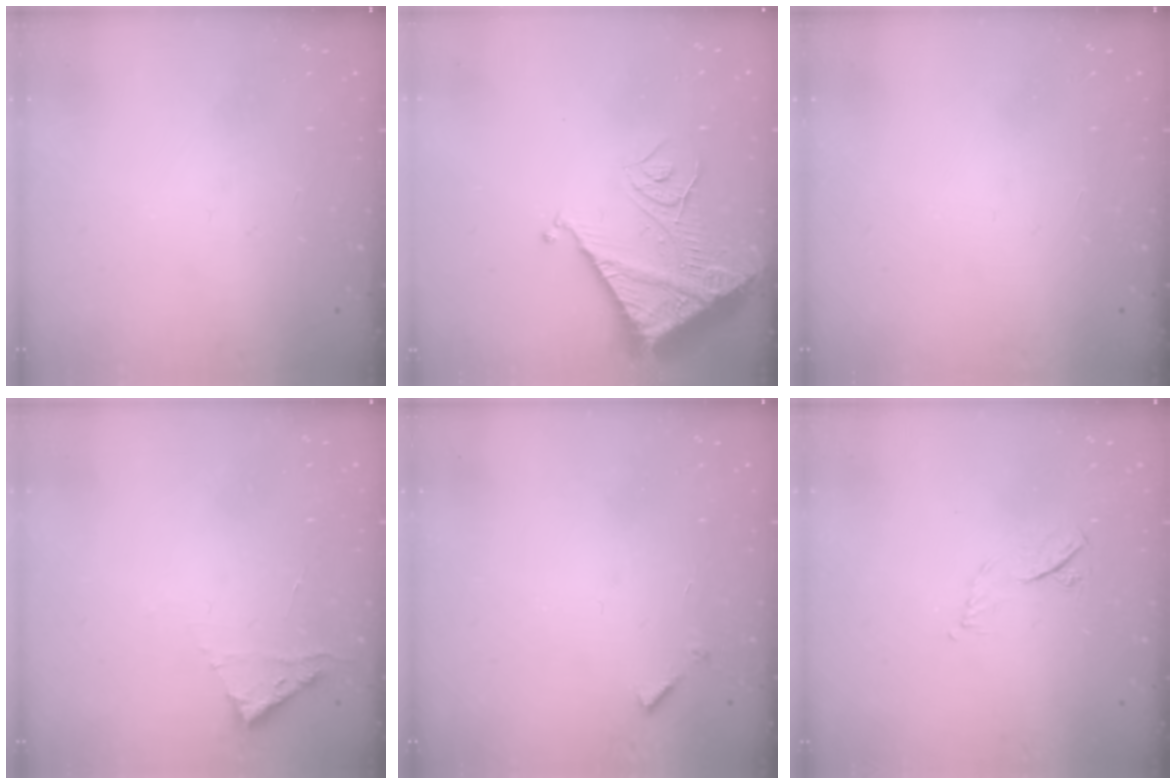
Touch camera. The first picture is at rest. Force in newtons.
{"total": 15.5, "press": 15.4, "slide": 1.6}
{"total": 1.5, "press": 1.5, "slide": 0.1}
{"total": 2.8, "press": 2.8, "slide": 0.3}
{"total": 5.0, "press": 4.9, "slide": 0.5}
{"total": 5.2, "press": 5.1, "slide": 0.8}